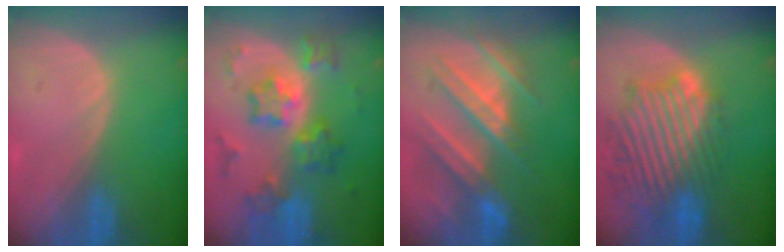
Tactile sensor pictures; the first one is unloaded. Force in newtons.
{"total": 9.4, "press": 9.4, "slide": 0.8}
{"total": 9.9, "press": 9.6, "slide": 2.3}
{"total": 12.9, "press": 11.5, "slide": 5.8}